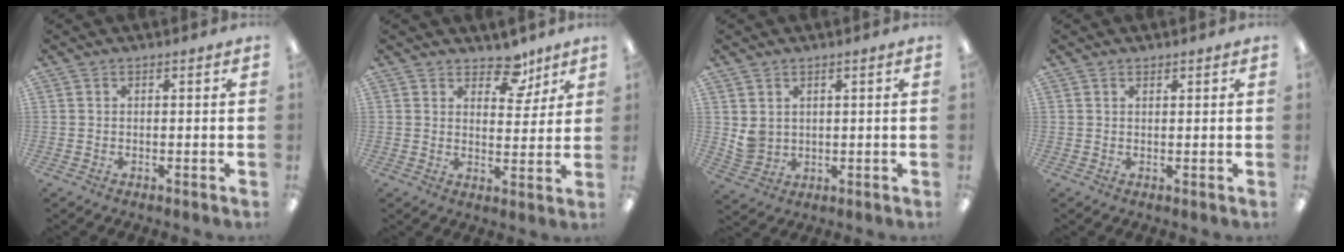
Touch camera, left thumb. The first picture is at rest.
{"total": 8.2, "force": [5.7, 4.7, 3.6], "torque": [-0.033, -0.033, 0.098]}
{"total": 4.2, "force": [2.2, 3.4, 1.1], "torque": [-0.020, -0.006, 0.043]}
{"total": 1.1, "force": [0.9, 0.5, 0.3], "torque": [-0.008, 0.000, 0.017]}